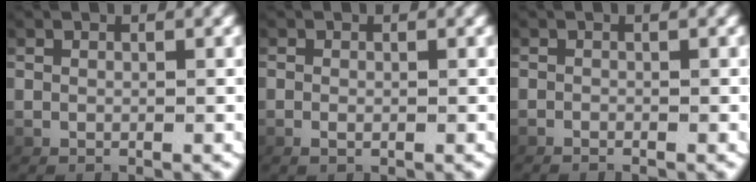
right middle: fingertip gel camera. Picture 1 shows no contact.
{"total": 0.9, "force": [-0.4, 0.6, 0.6], "torque": [-0.020, -0.003, -0.004]}
{"total": 1.1, "force": [-1.0, 0.0, 0.3], "torque": [-0.011, 0.001, -0.018]}